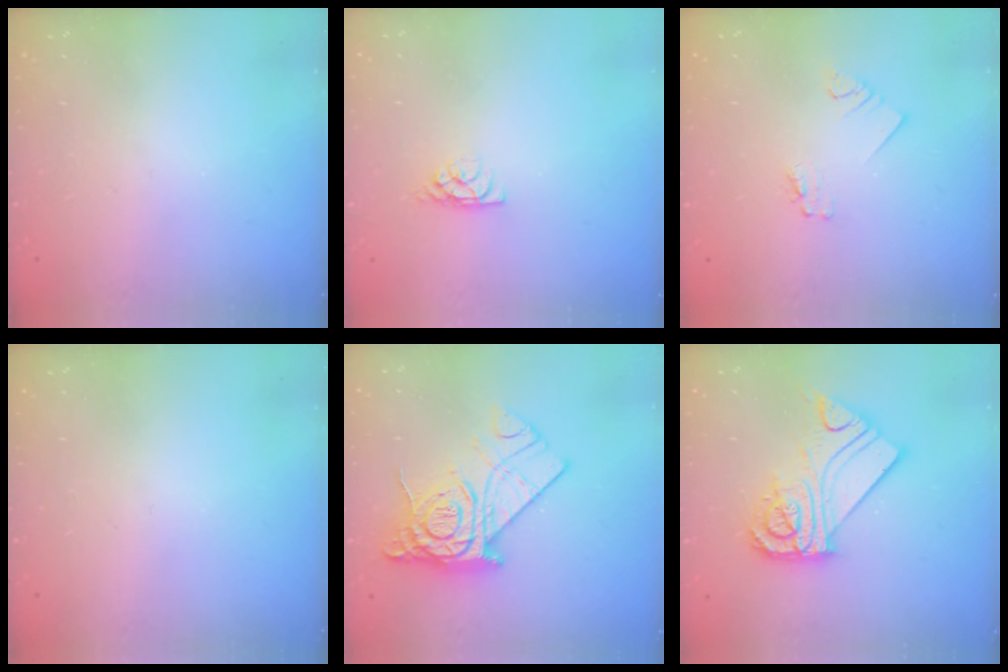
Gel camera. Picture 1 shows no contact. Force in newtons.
{"total": 4.6, "press": 4.6, "slide": 0.5}
{"total": 1.7, "press": 1.7, "slide": 0.3}
{"total": 0.0}
{"total": 18.3, "press": 18.2, "slide": 1.7}
{"total": 13.6, "press": 13.6, "slide": 0.7}